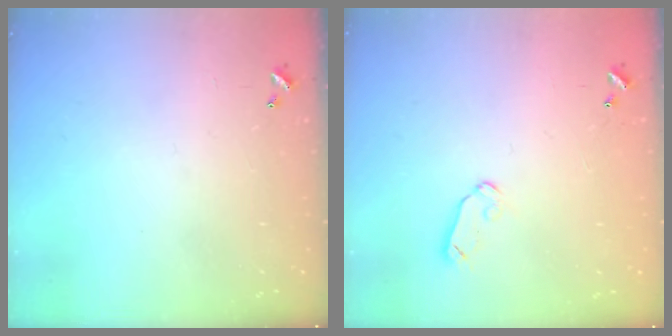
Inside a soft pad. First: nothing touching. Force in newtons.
{"total": 6.4, "press": 6.3, "slide": 1.0}